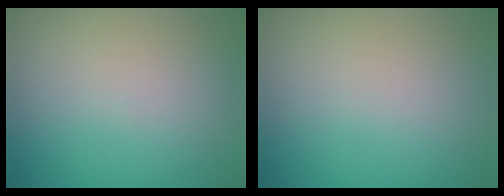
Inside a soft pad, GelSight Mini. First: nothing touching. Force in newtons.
{"total": 0.0}